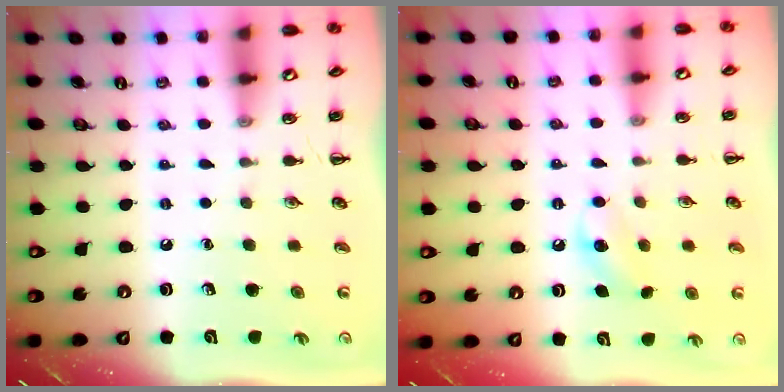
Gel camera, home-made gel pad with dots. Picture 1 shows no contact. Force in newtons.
{"total": 8.6, "press": 8.3, "slide": 1.9}